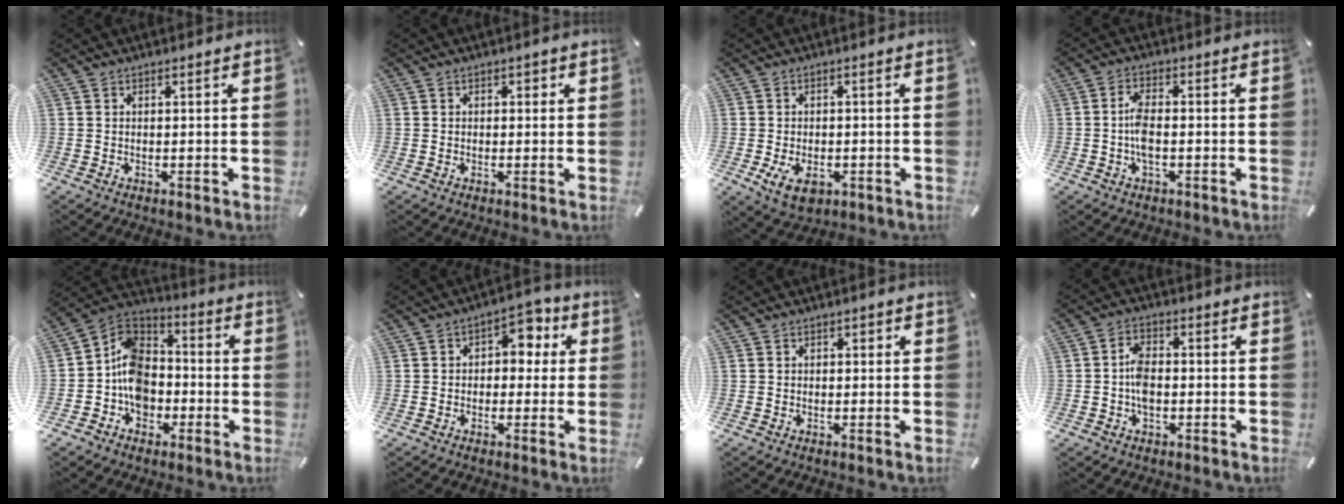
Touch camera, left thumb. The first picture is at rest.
{"total": 1.1, "force": [0.0, 1.0, 0.4], "torque": [0.001, 0.005, -0.004]}
{"total": 5.7, "force": [-2.0, 3.6, 3.9], "torque": [-0.072, 0.004, -0.039]}
{"total": 5.1, "force": [-0.9, 1.9, 4.6], "torque": [-0.102, 0.000, -0.022]}
{"total": 11.5, "force": [-3.6, 9.7, 4.8], "torque": [-0.113, 0.027, -0.065]}
{"total": 6.5, "force": [1.3, 5.0, 4.0], "torque": [-0.037, -0.007, 0.012]}
{"total": 0.8, "force": [0.0, 0.7, 0.2], "torque": [-0.004, 0.006, -0.002]}
{"total": 5.1, "force": [-1.0, 3.1, 3.9], "torque": [-0.075, 0.008, -0.017]}